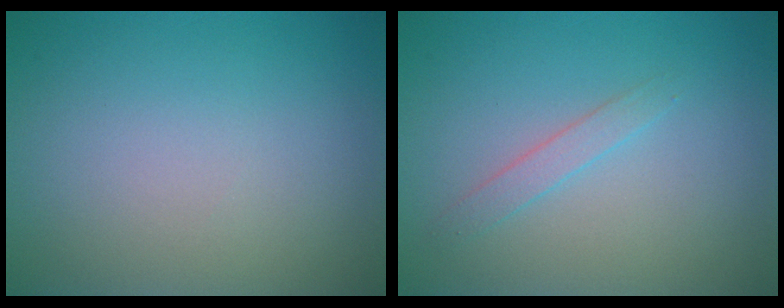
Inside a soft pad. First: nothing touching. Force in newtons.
{"total": 1.3, "press": 1.3, "slide": 0.1}